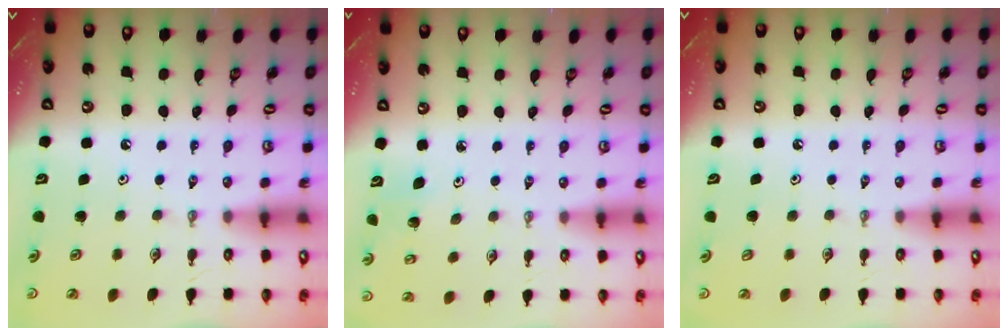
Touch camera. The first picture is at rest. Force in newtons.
{"total": 2.9, "press": 2.8, "slide": 0.3}
{"total": 1.1, "press": 0.0, "slide": 1.1}